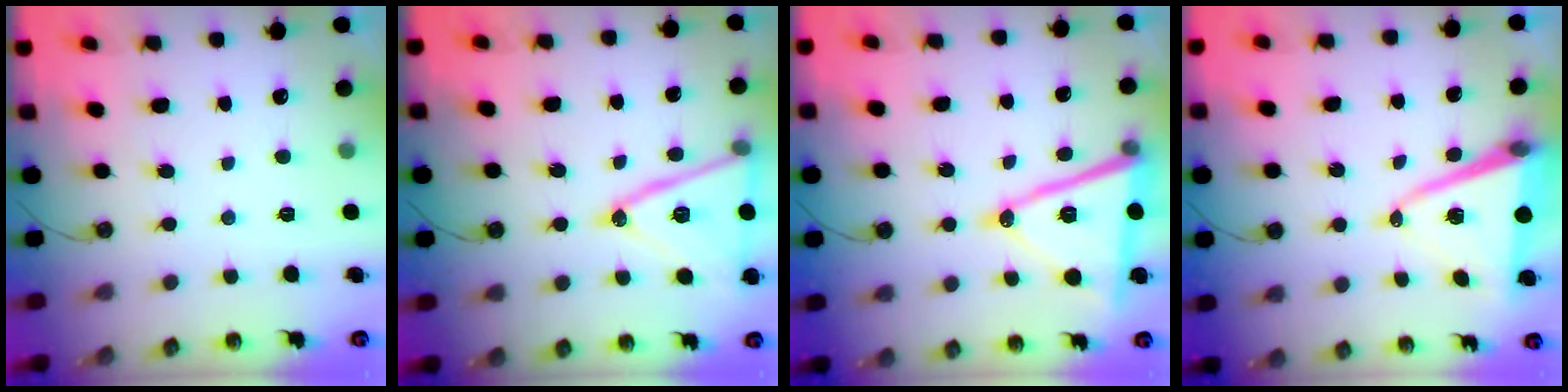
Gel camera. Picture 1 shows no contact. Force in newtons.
{"total": 17.6, "press": 17.3, "slide": 3.5}
{"total": 15.7, "press": 15.2, "slide": 3.9}
{"total": 11.0, "press": 10.6, "slide": 3.0}